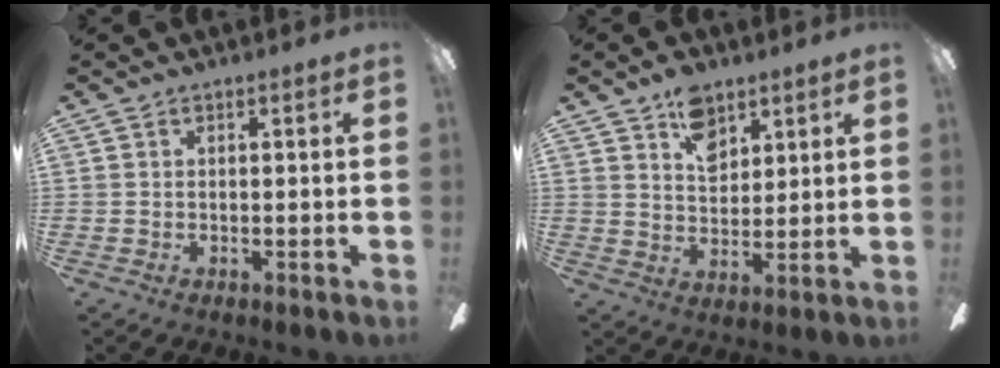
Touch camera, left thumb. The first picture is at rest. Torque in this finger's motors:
{"motor_torque": [0.98, 0.62, 0.78, -0.33, 0.01]}